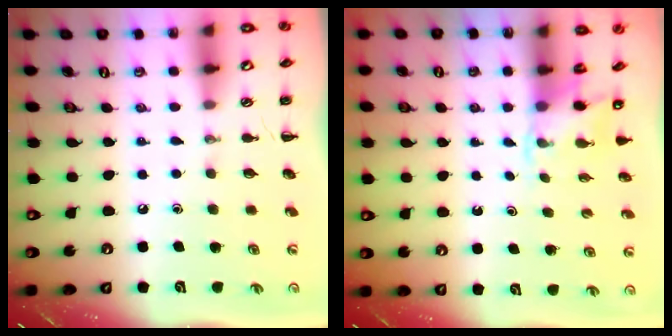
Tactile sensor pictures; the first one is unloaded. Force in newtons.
{"total": 2.5, "press": 2.3, "slide": 1.0}